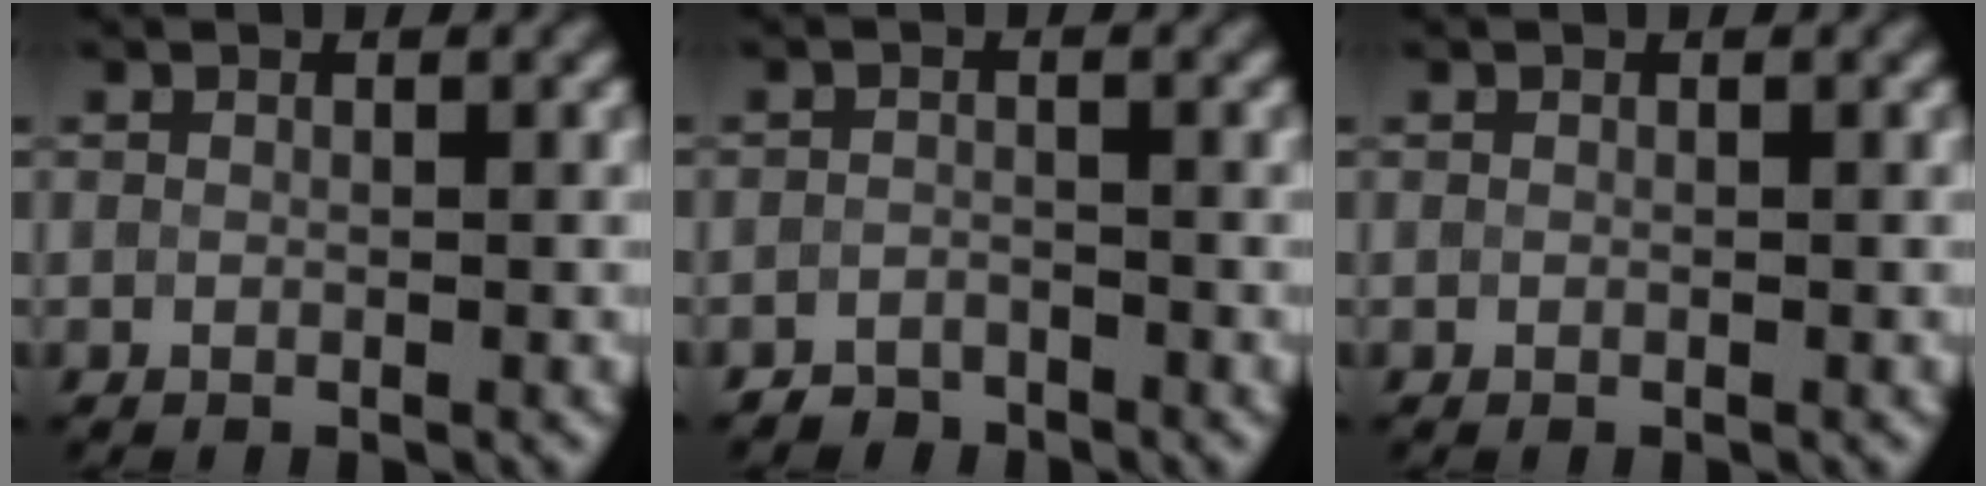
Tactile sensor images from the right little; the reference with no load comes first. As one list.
[{"total": 1.7, "force": [-1.5, 0.6, -0.1], "torque": [0.003, 0.008, -0.032]}, {"total": 0.0}]